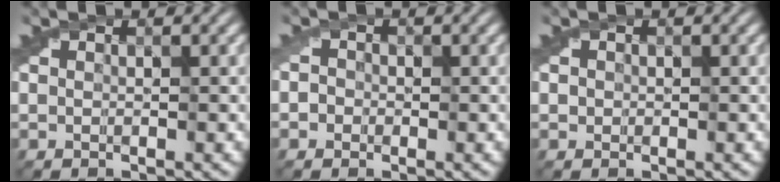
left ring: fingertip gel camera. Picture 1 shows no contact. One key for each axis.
{"total": 1.9, "fx": 0.1, "fy": 1.8, "fz": 0.8, "tx": -0.007, "ty": 0.009, "tz": -0.014}
{"total": 0.7, "fx": -0.1, "fy": 0.7, "fz": 0.1, "tx": -0.001, "ty": -0.003, "tz": -0.005}